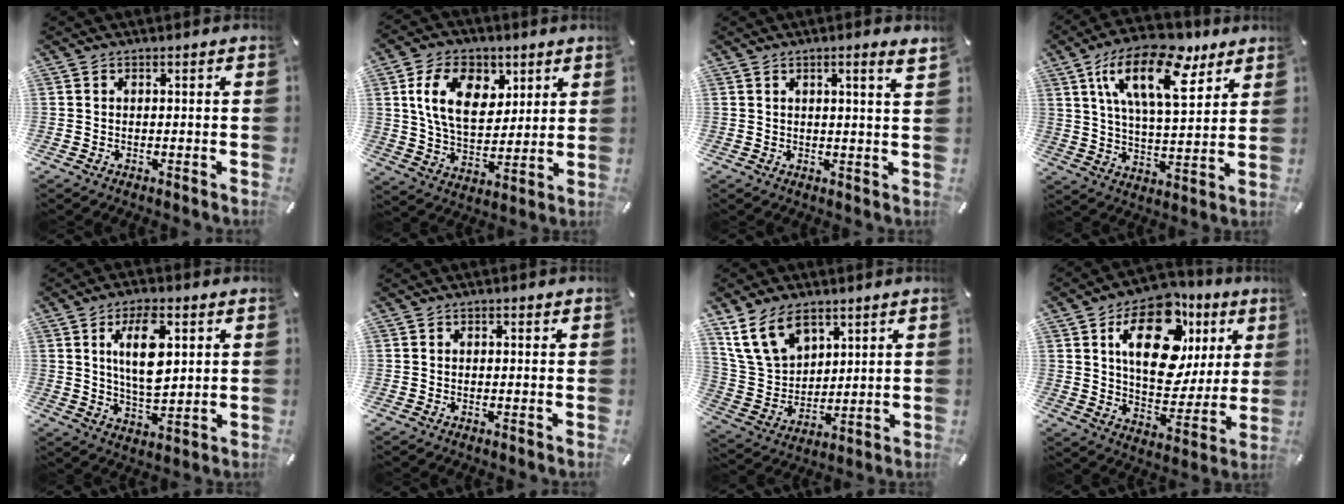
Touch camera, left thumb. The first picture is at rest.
{"total": 14.2, "force": [5.6, 9.5, 8.9], "torque": [-0.162, -0.001, 0.101]}
{"total": 3.6, "force": [1.9, -0.1, 3.1], "torque": [-0.053, -0.009, 0.029]}
{"total": 19.2, "force": [10.5, 8.7, 13.6], "torque": [-0.242, -0.036, 0.175]}
{"total": 11.1, "force": [3.7, 5.2, 9.1], "torque": [-0.173, -0.011, 0.055]}
{"total": 0.5, "force": [0.2, 0.4, 0.3], "torque": [-0.005, 0.002, 0.004]}
{"total": 13.4, "force": [8.0, 8.7, 6.4], "torque": [-0.159, -0.023, 0.157]}
{"total": 20.6, "force": [9.2, 12.1, 13.9], "torque": [-0.206, -0.033, 0.158]}